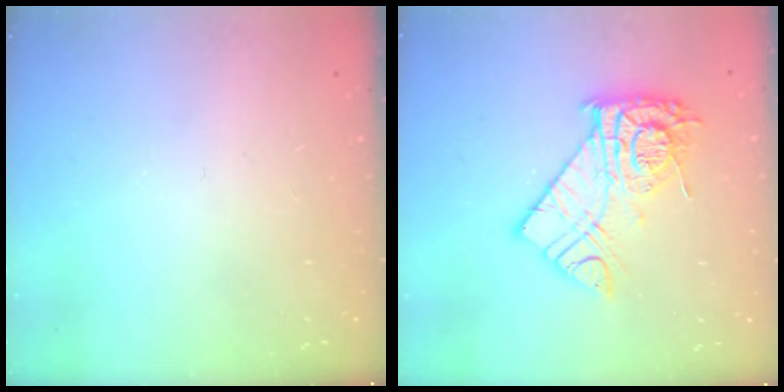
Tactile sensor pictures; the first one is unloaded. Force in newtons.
{"total": 14.1, "press": 14.0, "slide": 1.4}